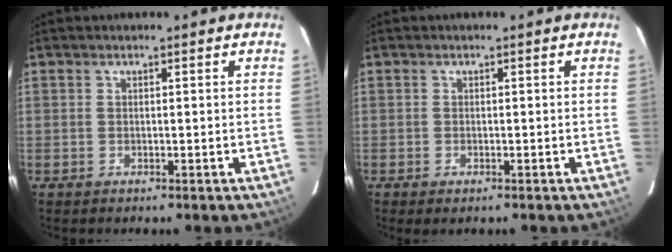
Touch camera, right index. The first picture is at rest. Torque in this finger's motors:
{"motor_torque": [0.17, -0.08, 0.15, 0.02]}